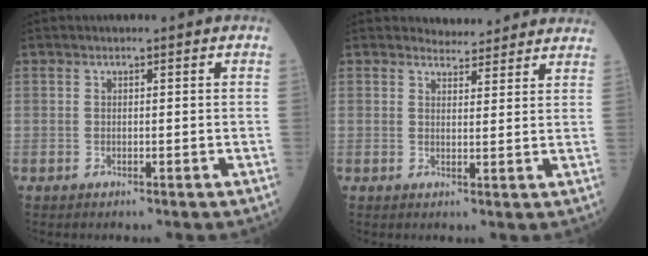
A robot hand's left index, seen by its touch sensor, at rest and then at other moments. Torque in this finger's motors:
{"motor_torque": [-0.26, -0.26, -1.05, -0.18]}